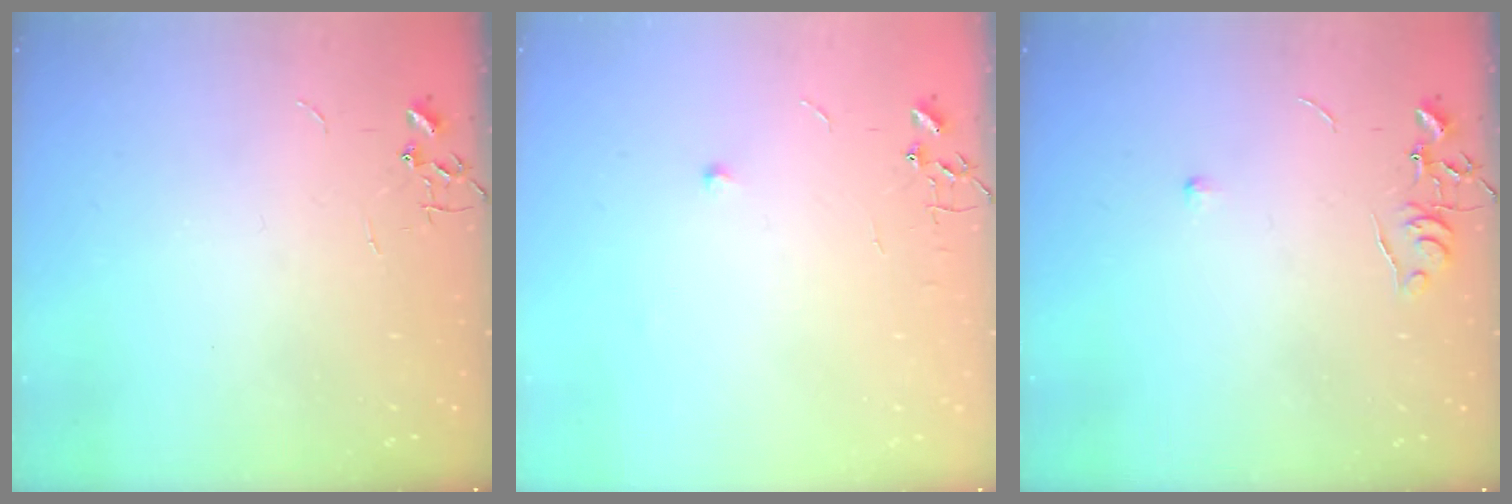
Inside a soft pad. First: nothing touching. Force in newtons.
{"total": 4.7, "press": 4.7, "slide": 0.6}
{"total": 5.5, "press": 5.4, "slide": 0.8}